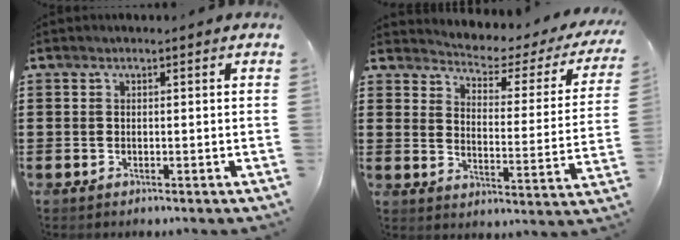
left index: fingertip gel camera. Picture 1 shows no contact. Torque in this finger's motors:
{"motor_torque": [1.70, -0.44, 0.15, 0.01]}